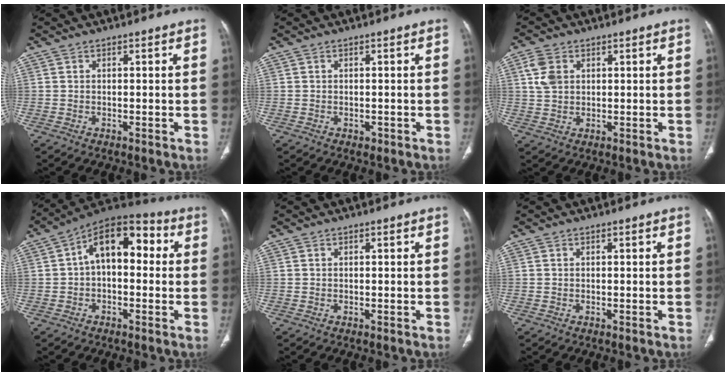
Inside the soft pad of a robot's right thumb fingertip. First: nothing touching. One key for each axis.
{"total": 0.6, "fx": -0.2, "fy": 0.5, "fz": 0.2, "tx": 0.002, "ty": 0.003, "tz": -0.001}
{"total": 4.8, "fx": 1.6, "fy": 3.4, "fz": 3.0, "tx": -0.060, "ty": 0.002, "tz": 0.034}
{"total": 13.1, "fx": 1.5, "fy": 7.6, "fz": 10.5, "tx": -0.133, "ty": 0.042, "tz": 0.008}
{"total": 0.0}
{"total": 0.0}